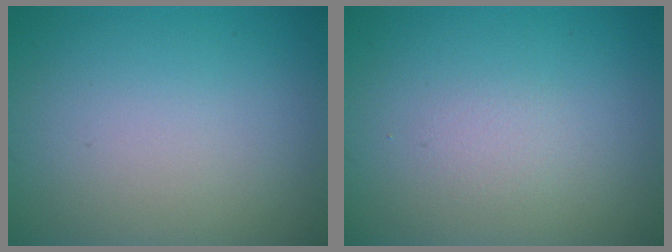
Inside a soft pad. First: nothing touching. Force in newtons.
{"total": 0.9, "press": 0.9, "slide": 0.1}